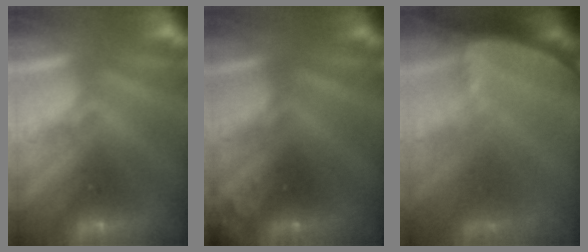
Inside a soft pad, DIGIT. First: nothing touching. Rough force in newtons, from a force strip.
{"total": 2.3}
{"total": 7.5}